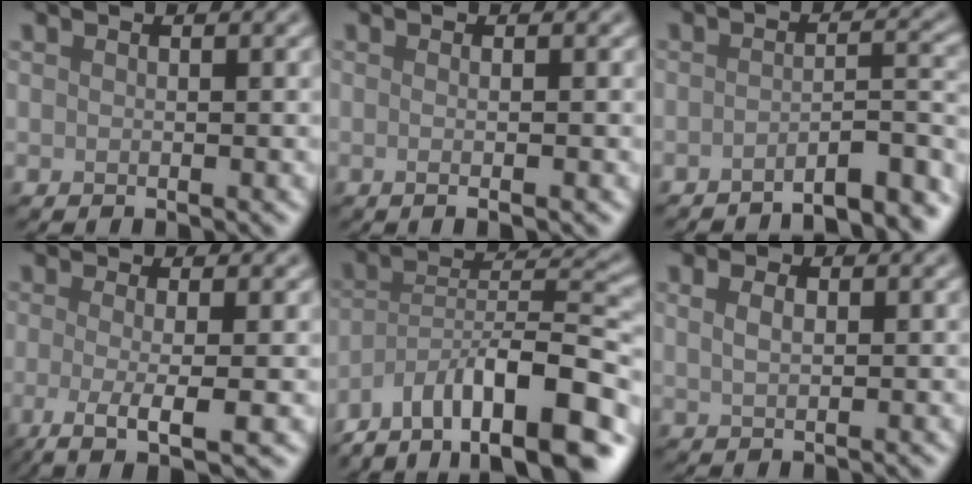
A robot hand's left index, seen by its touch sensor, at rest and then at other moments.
{"total": 2.2, "force": [0.0, 0.8, 2.0], "torque": [-0.018, -0.003, -0.020]}
{"total": 6.1, "force": [-5.0, 1.3, 3.3], "torque": [-0.028, 0.013, -0.072]}
{"total": 5.5, "force": [-1.5, 1.4, 5.1], "torque": [-0.080, -0.009, -0.036]}
{"total": 13.0, "force": [-8.6, 4.4, 8.8], "torque": [-0.138, 0.019, -0.145]}
{"total": 1.8, "force": [0.7, 1.0, 1.3], "torque": [-0.025, 0.000, 0.011]}